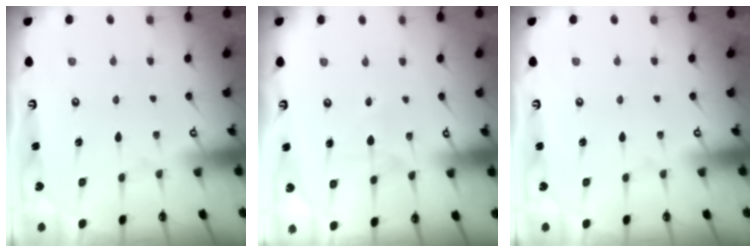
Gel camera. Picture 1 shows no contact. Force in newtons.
{"total": 4.7, "press": 4.6, "slide": 0.2}
{"total": 0.0}